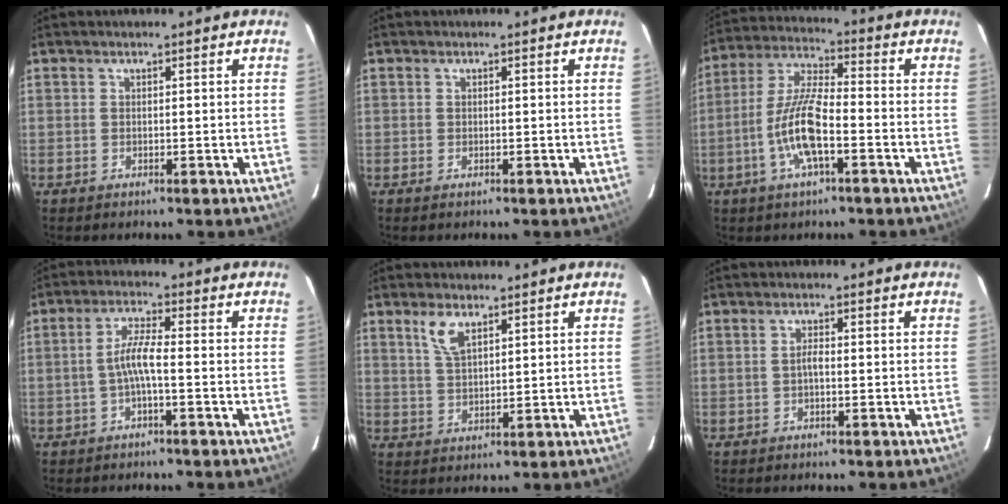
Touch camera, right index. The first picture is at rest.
{"total": 0.0}
{"total": 11.1, "force": [-4.0, 2.6, 10.1], "torque": [-0.212, 0.001, -0.078]}
{"total": 4.2, "force": [-1.4, 0.2, 3.9], "torque": [-0.084, 0.008, -0.027]}
{"total": 4.9, "force": [2.9, 2.0, 3.4], "torque": [-0.067, 0.004, 0.061]}
{"total": 1.3, "force": [-0.4, 0.4, 1.2], "torque": [-0.024, 0.006, -0.008]}